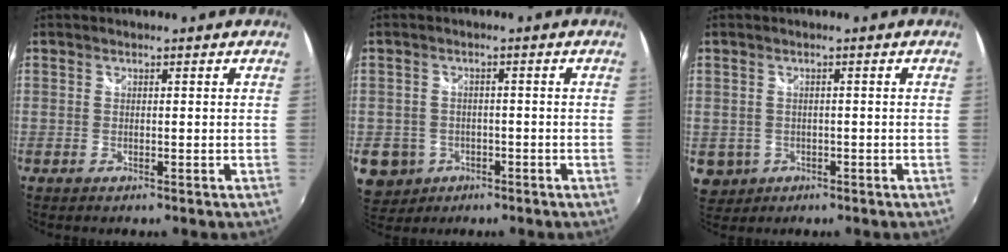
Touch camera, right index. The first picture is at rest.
{"total": 7.1, "force": [-2.6, 6.3, 2.0], "torque": [-0.064, 0.002, -0.031]}
{"total": 5.1, "force": [-1.1, 4.8, 1.5], "torque": [-0.043, -0.004, -0.004]}